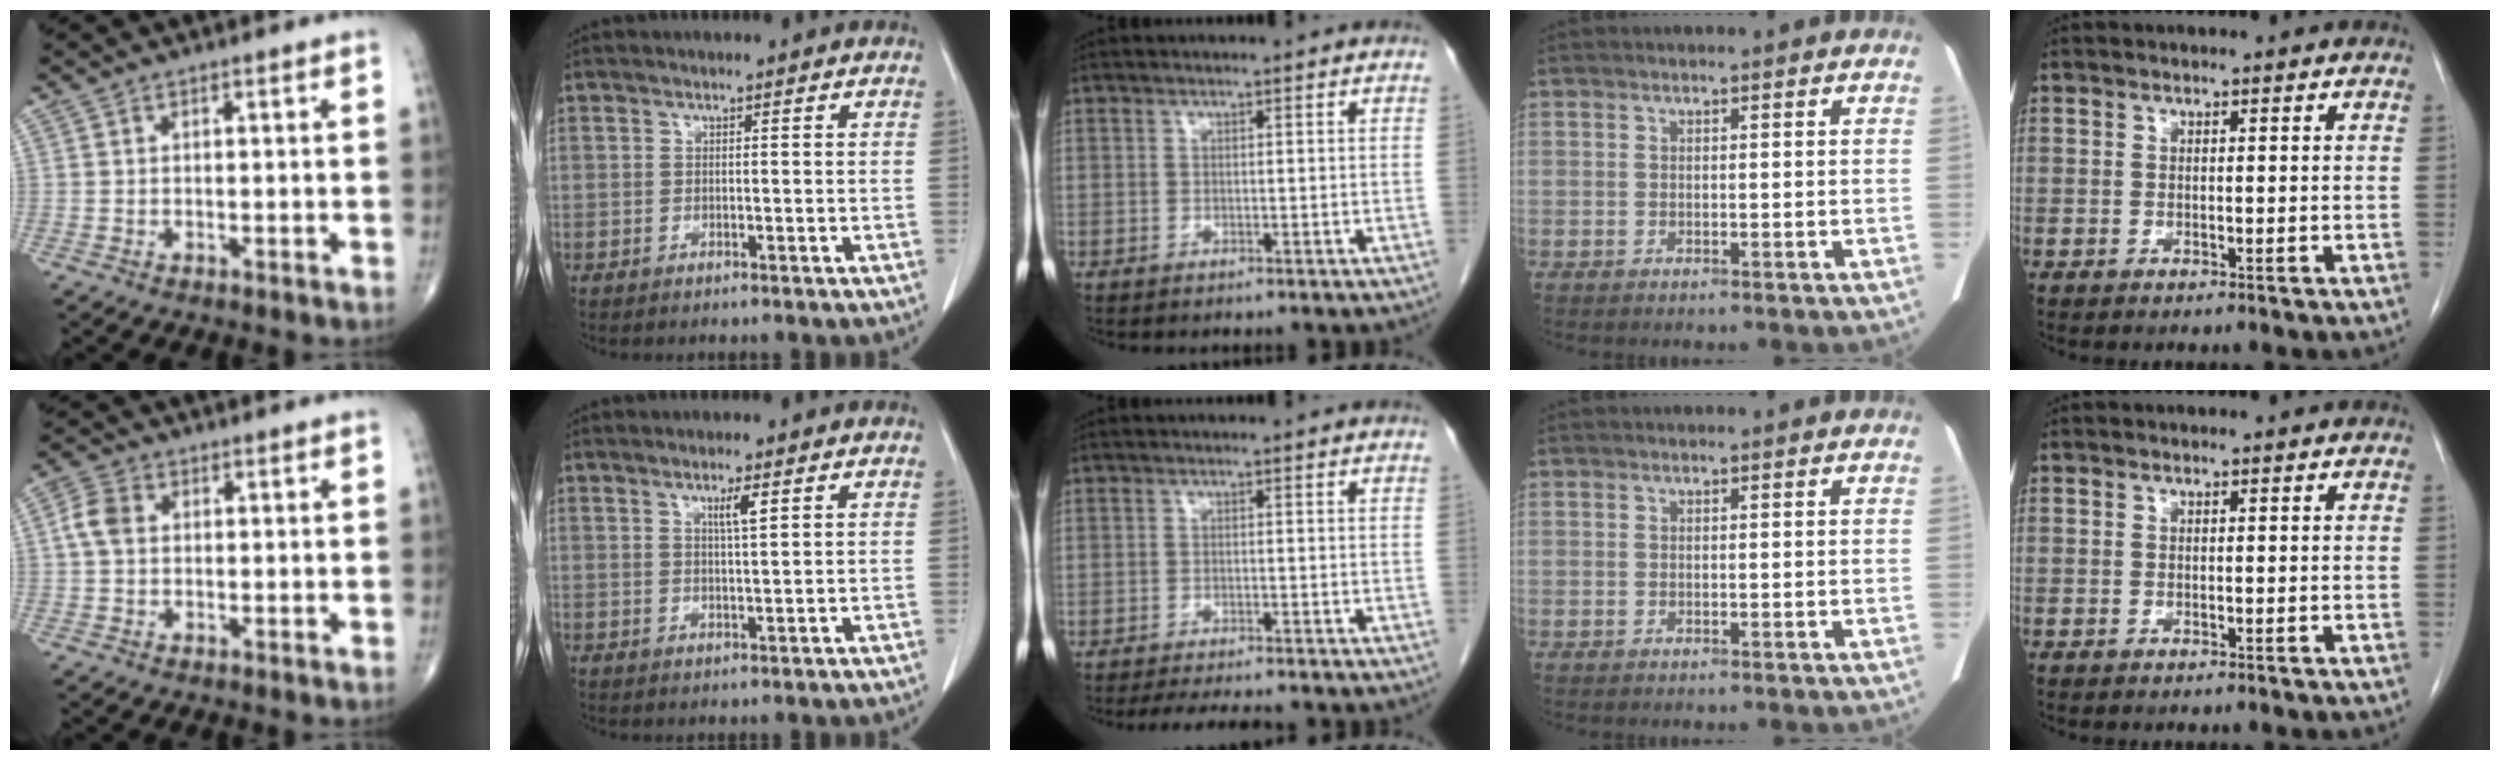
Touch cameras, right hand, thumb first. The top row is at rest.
{"thumb": {"total": 4.3, "force": [0.4, 3.2, 2.8], "torque": [-0.060, 0.012, 0.002]}, "index": {"total": 2.7, "force": [1.3, 0.0, 2.4], "torque": [-0.044, -0.004, 0.023]}, "middle": {"total": 5.8, "force": [-5.2, 0.6, 2.6], "torque": [-0.038, -0.014, -0.077]}}